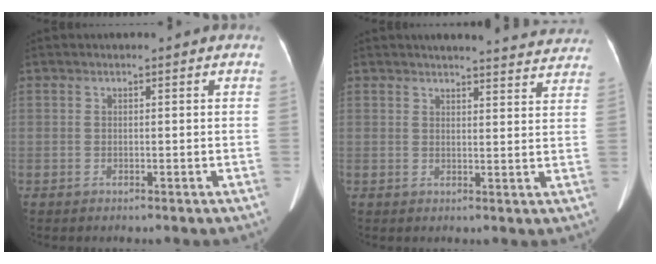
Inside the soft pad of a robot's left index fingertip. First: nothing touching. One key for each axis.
{"total": 8.4, "fx": 8.2, "fy": 1.6, "fz": 0.9, "tx": 0.013, "ty": -0.019, "tz": 0.068}